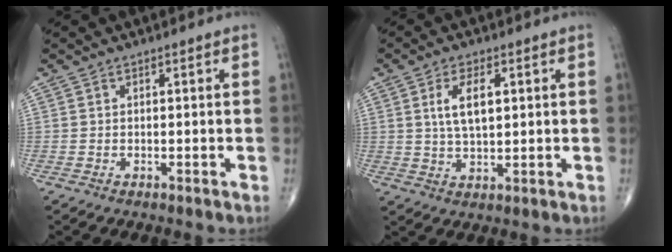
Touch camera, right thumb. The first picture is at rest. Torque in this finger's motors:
{"motor_torque": [-0.24, 0.41, 0.45, 0.34, 0.06]}